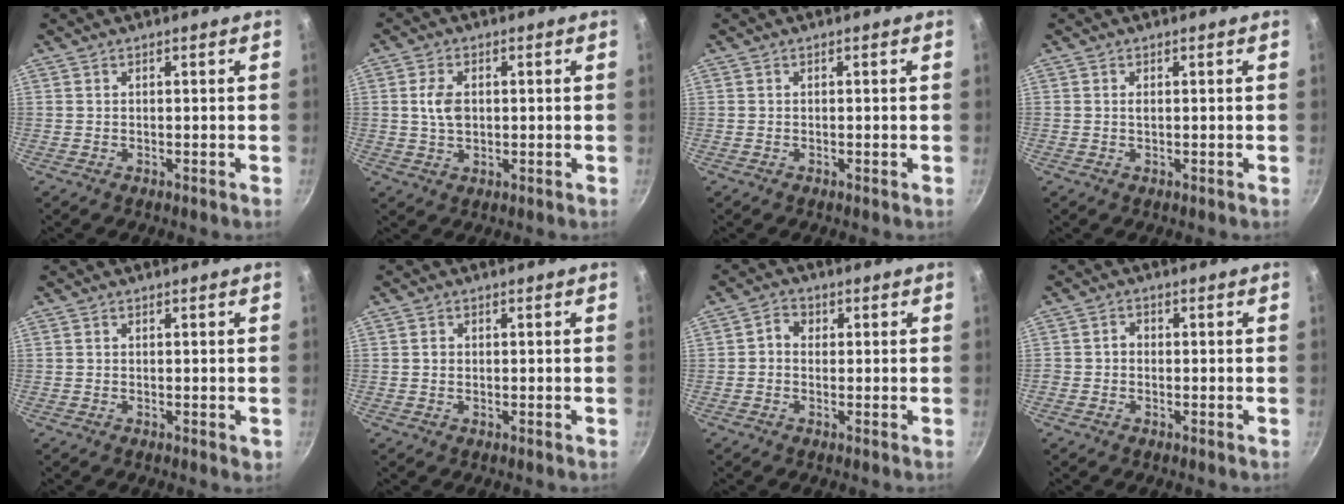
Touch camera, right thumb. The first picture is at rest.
{"total": 4.8, "force": [0.5, 3.2, 3.6], "torque": [-0.059, 0.003, 0.008]}
{"total": 0.0}
{"total": 0.7, "force": [0.1, 0.3, 0.6], "torque": [-0.011, 0.000, 0.001]}
{"total": 1.0, "force": [0.0, 0.7, 0.7], "torque": [-0.008, 0.000, -0.001]}
{"total": 1.1, "force": [0.0, 1.0, 0.5], "torque": [-0.007, 0.004, -0.001]}
{"total": 3.0, "force": [0.2, 2.6, 1.5], "torque": [-0.017, 0.007, -0.007]}
{"total": 1.7, "force": [-0.6, 1.4, 0.7], "torque": [-0.007, 0.010, -0.014]}